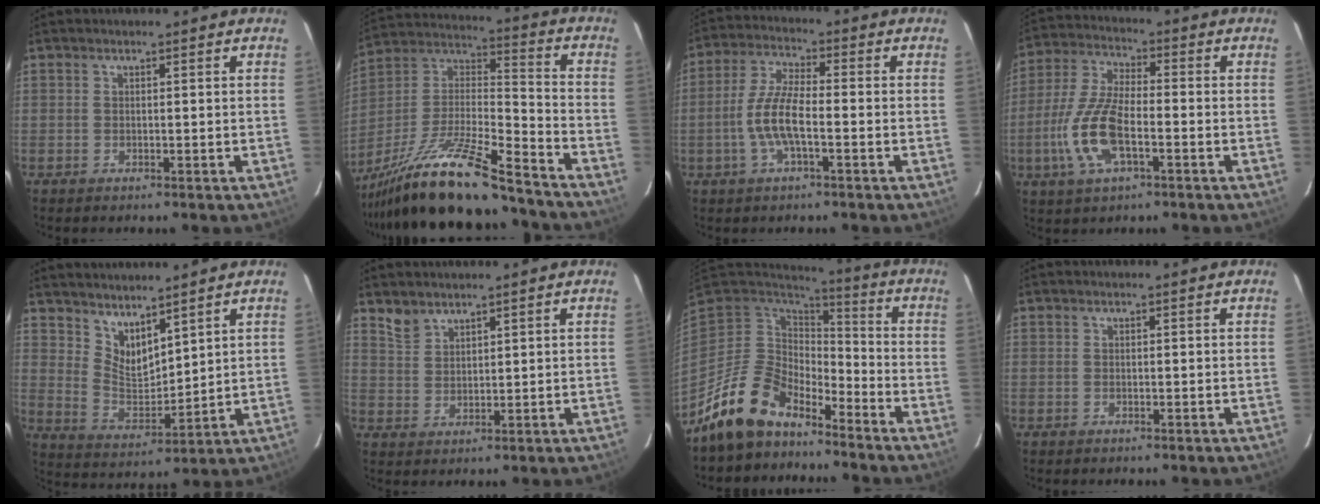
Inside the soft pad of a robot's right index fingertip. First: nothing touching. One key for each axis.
{"total": 23.0, "fx": -18.0, "fy": 3.9, "fz": 13.9, "tx": -0.267, "ty": -0.016, "tz": -0.307}
{"total": 8.2, "fx": -2.4, "fy": 2.1, "fz": 7.6, "tx": -0.161, "ty": 0.004, "tz": -0.048}
{"total": 12.7, "fx": -4.0, "fy": 4.6, "fz": 11.1, "tx": -0.245, "ty": -0.002, "tz": -0.081}
{"total": 8.2, "fx": 6.5, "fy": 3.0, "fz": 4.0, "tx": -0.069, "ty": -0.006, "tz": 0.132}
{"total": 3.6, "fx": 3.1, "fy": 1.5, "fz": 0.8, "tx": -0.015, "ty": 0.007, "tz": 0.067}
{"total": 13.6, "fx": -10.9, "fy": 6.3, "fz": 5.4, "tx": -0.123, "ty": 0.009, "tz": -0.197}
{"total": 0.0}